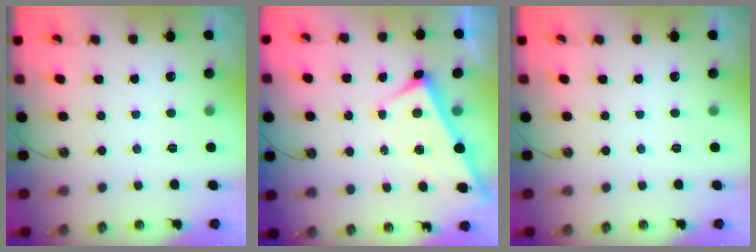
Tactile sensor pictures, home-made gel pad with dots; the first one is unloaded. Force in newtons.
{"total": 3.1, "press": 3.1, "slide": 0.0}
{"total": 0.0}